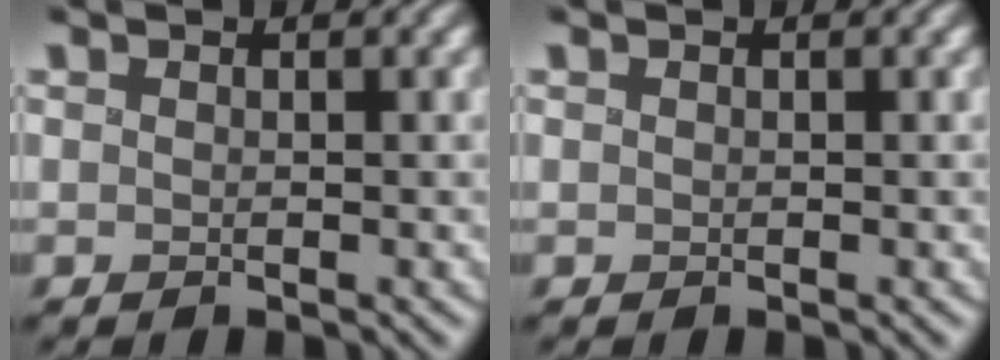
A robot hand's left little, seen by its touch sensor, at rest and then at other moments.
{"total": 0.0}